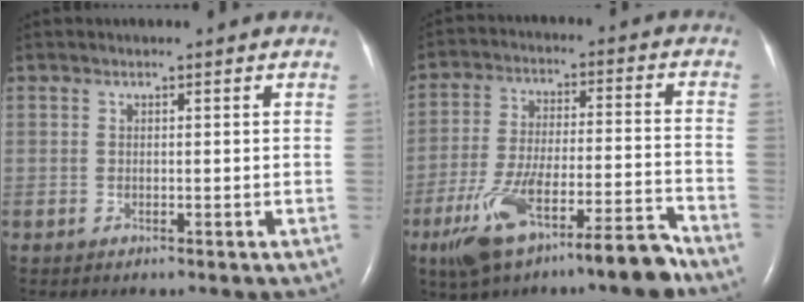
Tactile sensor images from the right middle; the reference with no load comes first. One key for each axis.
{"total": 14.1, "fx": -9.2, "fy": 2.1, "fz": 10.4, "tx": -0.194, "ty": -0.003, "tz": -0.154}